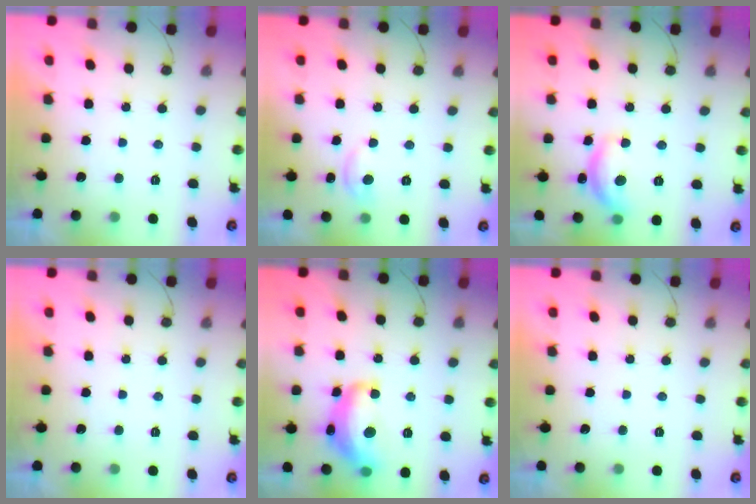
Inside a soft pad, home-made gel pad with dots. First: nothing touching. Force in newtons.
{"total": 6.3, "press": 6.2, "slide": 0.9}
{"total": 12.0, "press": 11.9, "slide": 0.6}
{"total": 0.0}
{"total": 14.4, "press": 14.3, "slide": 1.1}
{"total": 0.0}